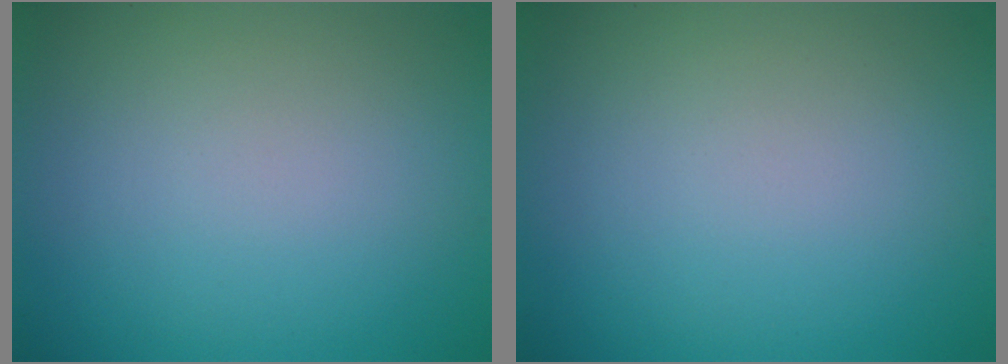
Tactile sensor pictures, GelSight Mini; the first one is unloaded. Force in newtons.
{"total": 0.0}